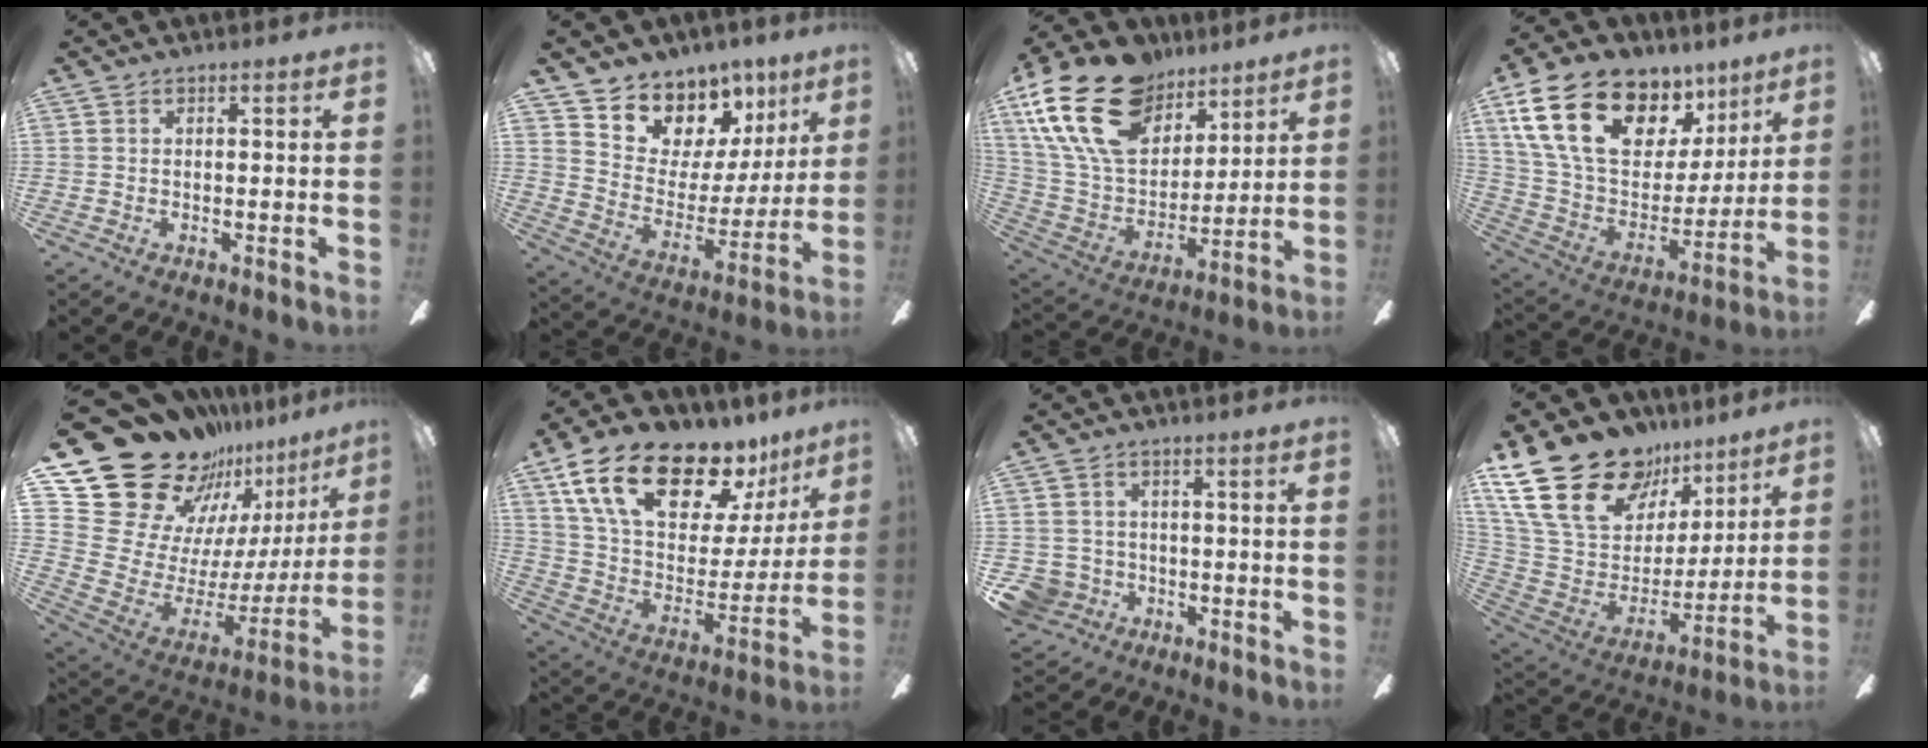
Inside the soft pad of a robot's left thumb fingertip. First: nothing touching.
{"total": 10.9, "force": [8.4, 6.9, 1.4], "torque": [-0.038, -0.079, 0.157]}
{"total": 24.3, "force": [14.1, 14.4, 13.5], "torque": [-0.271, -0.066, 0.255]}
{"total": 24.5, "force": [13.6, 14.7, 14.3], "torque": [-0.260, -0.066, 0.253]}
{"total": 25.9, "force": [20.0, 13.9, 8.7], "torque": [-0.126, -0.168, 0.399]}
{"total": 22.5, "force": [15.5, 10.2, 12.7], "torque": [-0.216, -0.093, 0.272]}
{"total": 5.7, "force": [-1.9, 5.3, 1.0], "torque": [-0.035, 0.012, -0.037]}
{"total": 27.1, "force": [16.3, 16.5, 14.0], "torque": [-0.265, -0.090, 0.323]}